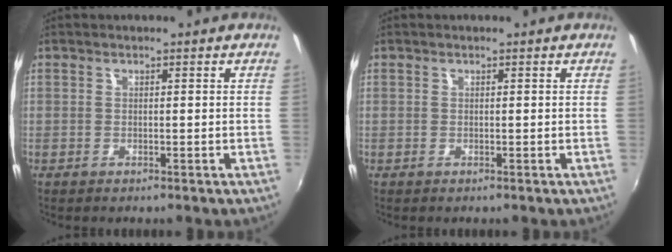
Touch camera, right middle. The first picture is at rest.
{"total": 0.0}